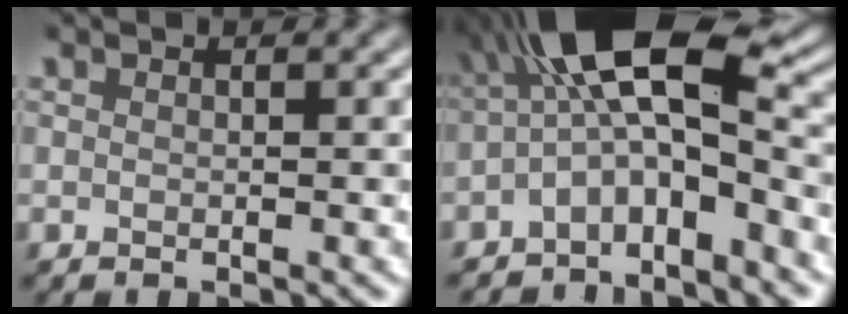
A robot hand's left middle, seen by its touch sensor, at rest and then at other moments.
{"total": 8.8, "force": [-1.8, 3.3, 8.0], "torque": [-0.134, 0.026, -0.051]}